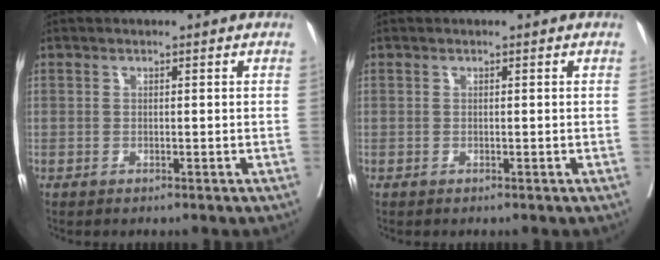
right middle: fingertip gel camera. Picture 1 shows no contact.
{"total": 0.0}